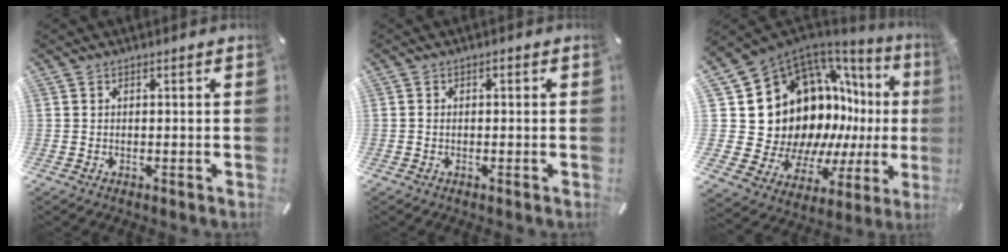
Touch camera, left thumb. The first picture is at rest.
{"total": 0.8, "force": [-0.3, 0.4, 0.6], "torque": [-0.012, 0.001, -0.006]}
{"total": 25.0, "force": [4.4, 19.1, 15.6], "torque": [-0.254, -0.106, 0.155]}